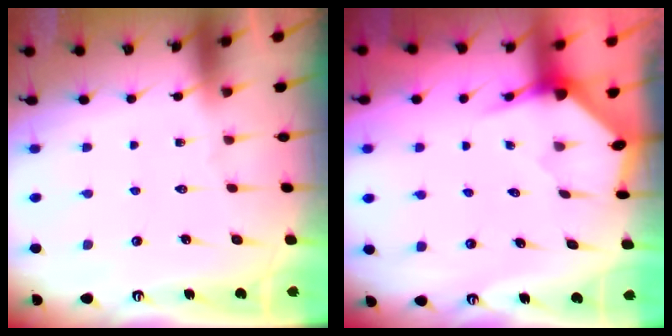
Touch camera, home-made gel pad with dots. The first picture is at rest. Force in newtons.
{"total": 3.4, "press": 3.4, "slide": 0.3}